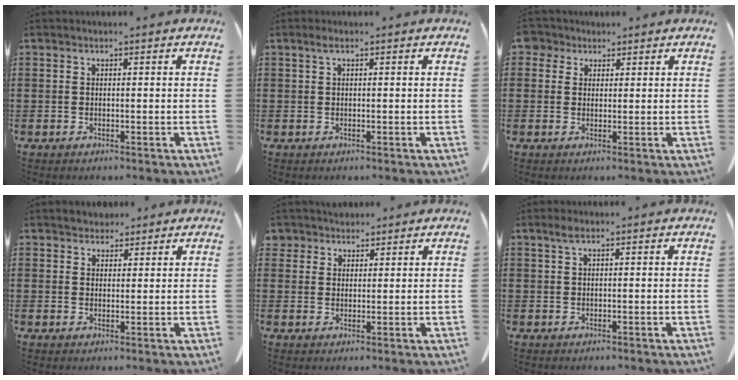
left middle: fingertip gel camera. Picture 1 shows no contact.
{"total": 1.2, "force": [0.4, 0.2, 1.1], "torque": [-0.023, 0.003, 0.007]}
{"total": 2.8, "force": [1.9, 2.0, 0.6], "torque": [-0.015, 0.007, 0.034]}
{"total": 2.4, "force": [2.2, 1.0, 0.0], "torque": [0.001, 0.000, 0.042]}
{"total": 2.9, "force": [2.4, 1.6, 0.2], "torque": [-0.015, 0.006, 0.047]}
{"total": 1.3, "force": [0.5, 0.2, 1.1], "torque": [-0.024, 0.003, 0.009]}